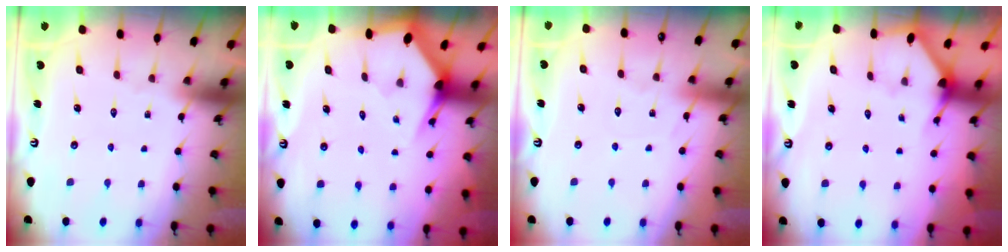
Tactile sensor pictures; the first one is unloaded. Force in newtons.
{"total": 3.4, "press": 3.4, "slide": 0.2}
{"total": 3.7, "press": 3.7, "slide": 0.6}
{"total": 3.4, "press": 3.3, "slide": 0.4}